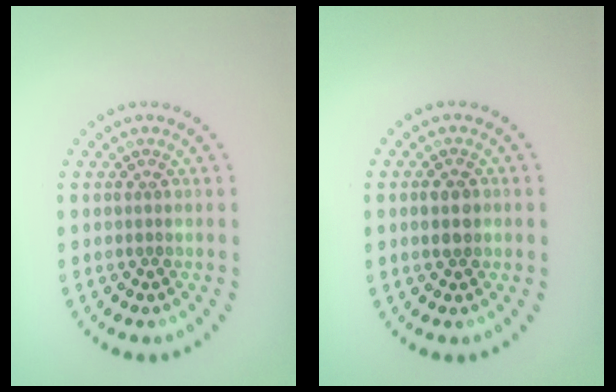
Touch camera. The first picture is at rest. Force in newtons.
{"total": 2.4, "press": 2.4, "slide": 0.1}